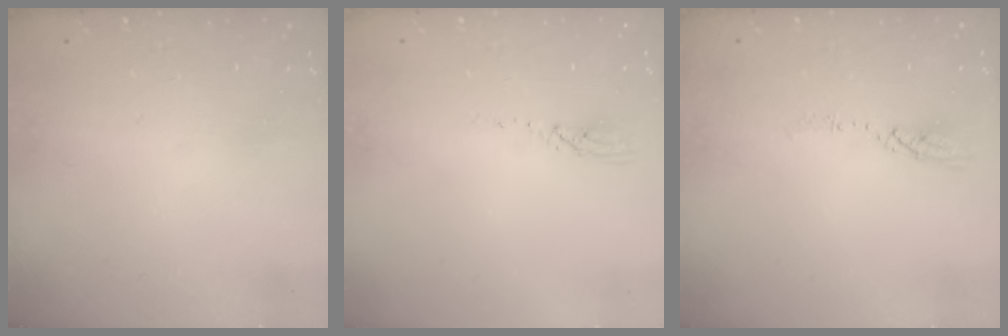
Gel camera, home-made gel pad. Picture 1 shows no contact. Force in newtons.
{"total": 3.0, "press": 2.9, "slide": 0.3}
{"total": 4.0, "press": 4.0, "slide": 0.4}